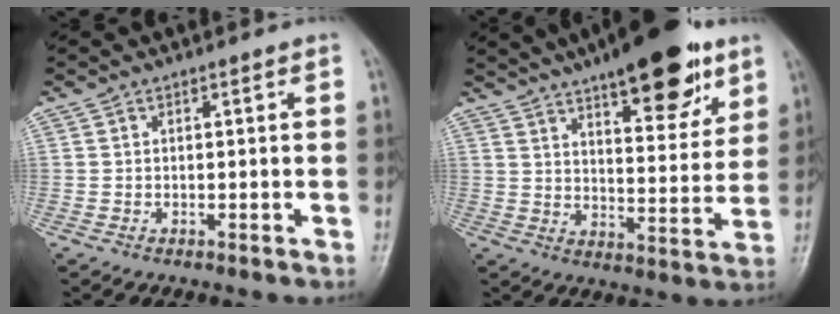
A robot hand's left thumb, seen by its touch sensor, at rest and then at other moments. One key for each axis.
{"total": 20.2, "fx": 12.6, "fy": 6.9, "fz": 14.3, "tx": -0.173, "ty": -0.048, "tz": 0.190}